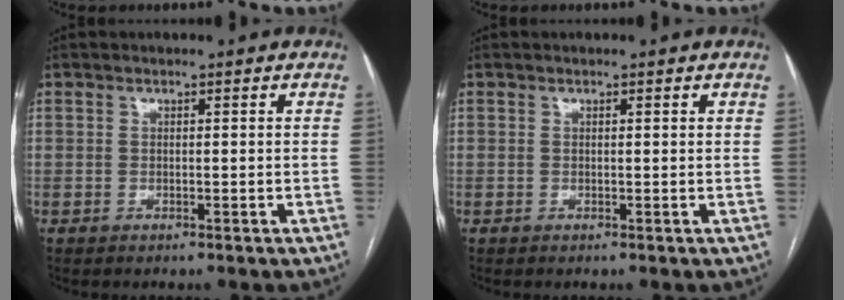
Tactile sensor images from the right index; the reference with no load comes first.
{"total": 0.0}